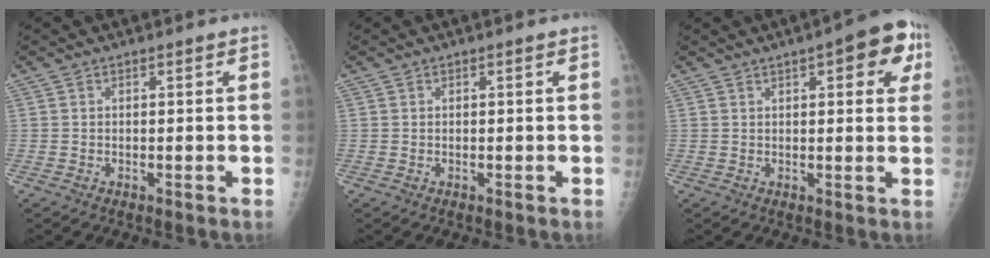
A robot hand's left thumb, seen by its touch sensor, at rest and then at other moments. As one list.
[{"total": 0.0}, {"total": 9.6, "force": [4.2, 3.5, 7.9], "torque": [-0.064, -0.001, 0.042]}]